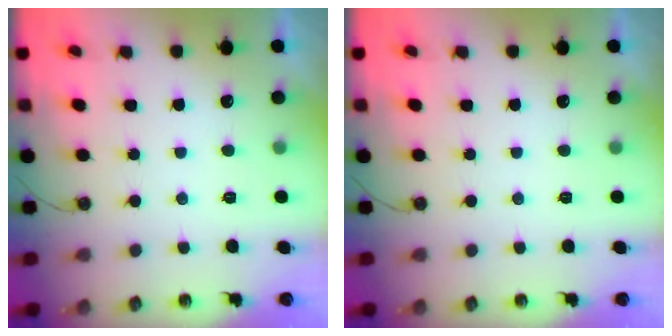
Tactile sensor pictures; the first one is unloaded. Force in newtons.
{"total": 0.0}